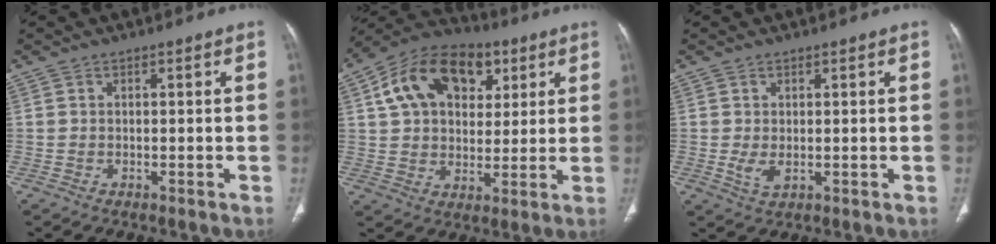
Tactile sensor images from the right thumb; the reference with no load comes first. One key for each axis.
{"total": 18.9, "fx": 7.1, "fy": 12.6, "fz": 12.1, "tx": -0.174, "ty": 0.005, "tz": 0.112}
{"total": 2.6, "fx": 0.0, "fy": 1.4, "fz": 2.3, "tx": -0.043, "ty": -0.008, "tz": 0.007}